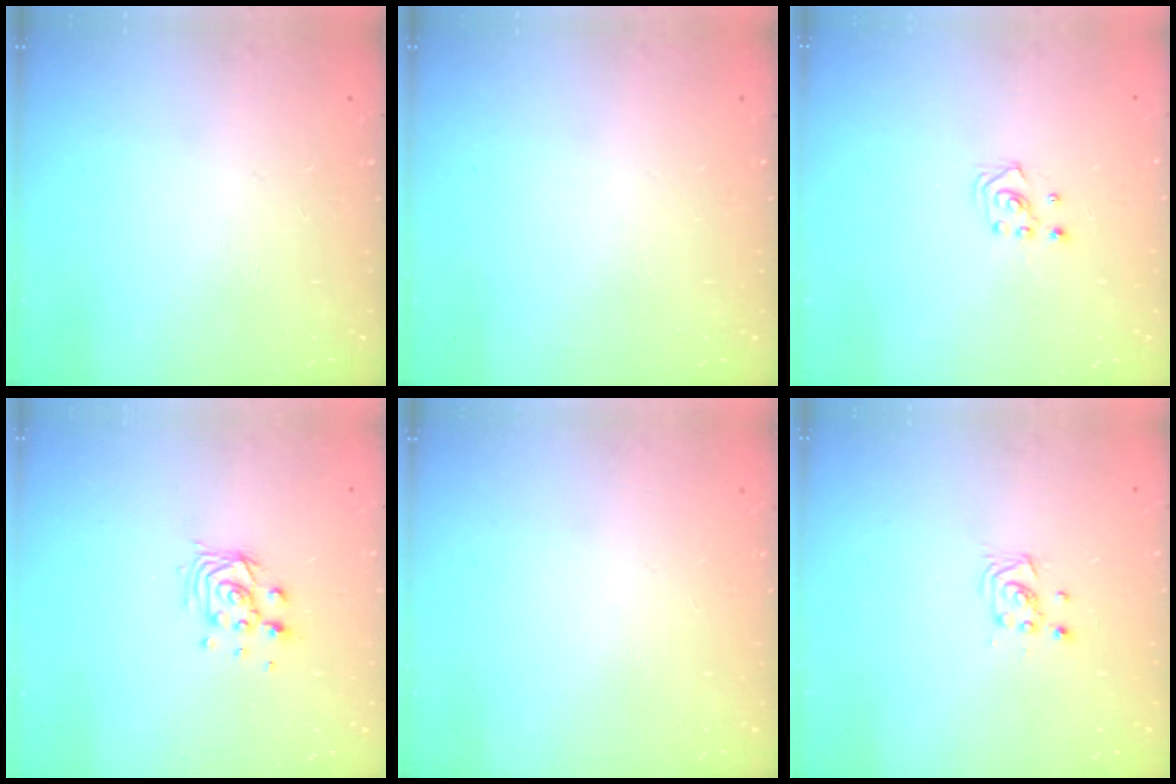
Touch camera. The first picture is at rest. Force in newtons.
{"total": 0.0}
{"total": 2.8, "press": 2.8, "slide": 0.3}
{"total": 8.3, "press": 8.3, "slide": 0.5}
{"total": 0.0}
{"total": 3.0, "press": 2.9, "slide": 0.5}